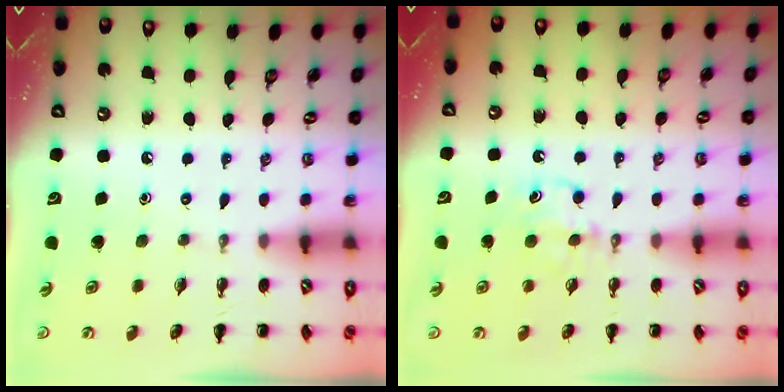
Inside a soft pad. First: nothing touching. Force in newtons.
{"total": 6.3, "press": 6.1, "slide": 1.6}